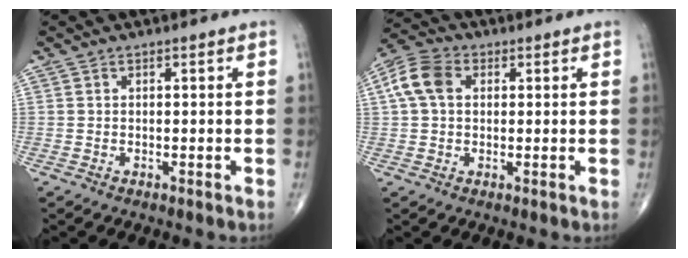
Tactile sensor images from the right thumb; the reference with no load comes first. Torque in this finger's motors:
{"motor_torque": [-0.51, 0.62, 0.07, -0.06, 0.17]}